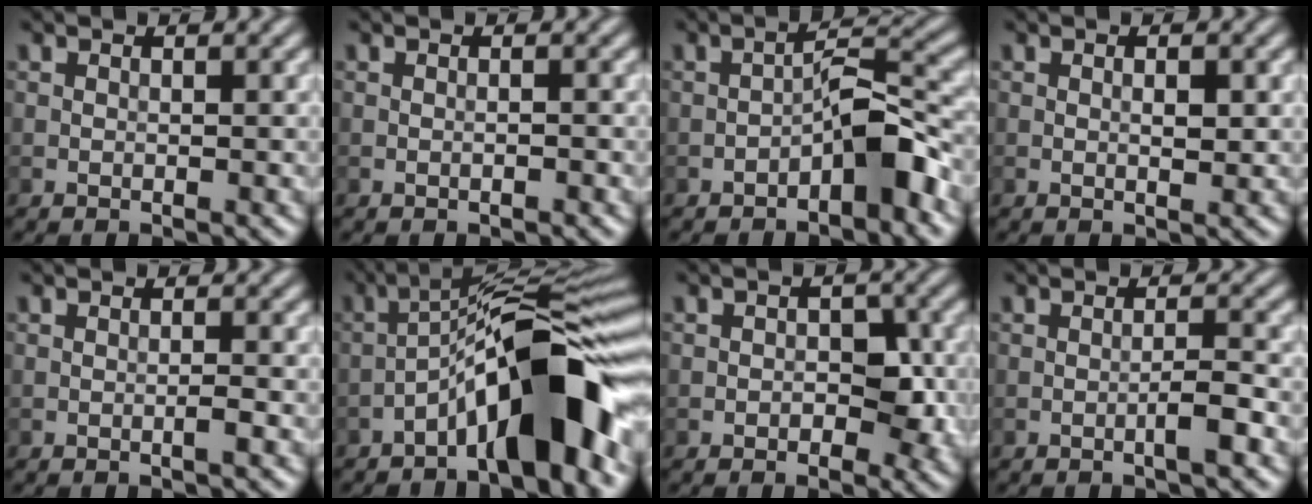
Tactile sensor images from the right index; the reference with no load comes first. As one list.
[{"total": 0.5, "force": [-0.2, 0.1, 0.5], "torque": [-0.011, -0.001, -0.005]}, {"total": 4.3, "force": [-2.2, 1.2, 3.5], "torque": [-0.055, 0.020, -0.042]}, {"total": 1.1, "force": [0.2, 0.3, 1.1], "torque": [-0.020, -0.003, 0.004]}, {"total": 0.7, "force": [-0.2, 0.0, 0.7], "torque": [-0.012, 0.001, -0.005]}, {"total": 11.0, "force": [-5.3, 2.4, 9.3], "torque": [-0.133, 0.030, -0.093]}, {"total": 2.9, "force": [-0.6, 1.8, 2.2], "torque": [-0.022, 0.000, -0.011]}, {"total": 1.7, "force": [-0.7, 0.1, 1.6], "torque": [-0.027, 0.004, -0.014]}]